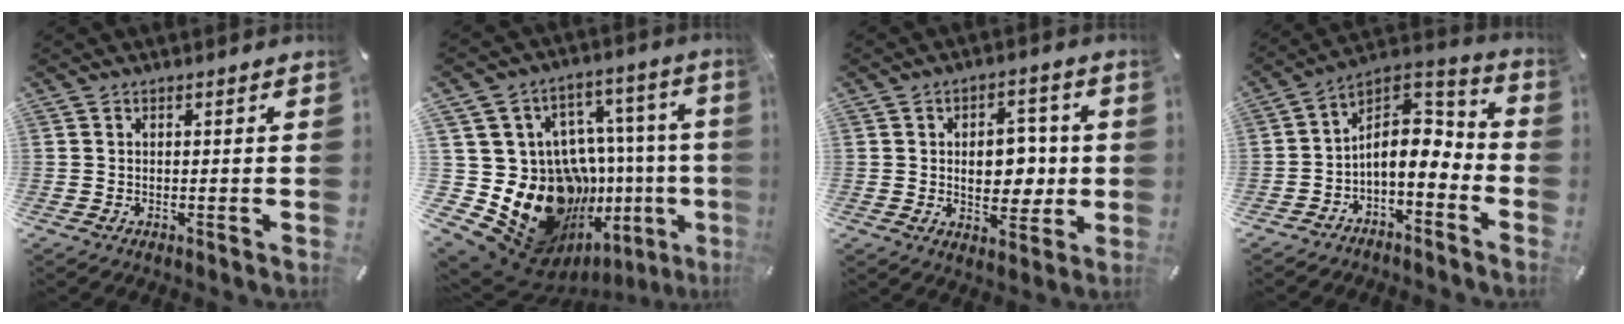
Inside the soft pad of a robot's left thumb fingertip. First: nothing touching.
{"total": 26.0, "force": [-8.4, 19.3, 15.3], "torque": [-0.233, -0.019, -0.068]}
{"total": 10.2, "force": [0.2, 6.9, 7.6], "torque": [-0.084, 0.000, 0.001]}
{"total": 10.2, "force": [-1.4, 7.4, 6.8], "torque": [-0.077, -0.006, -0.022]}